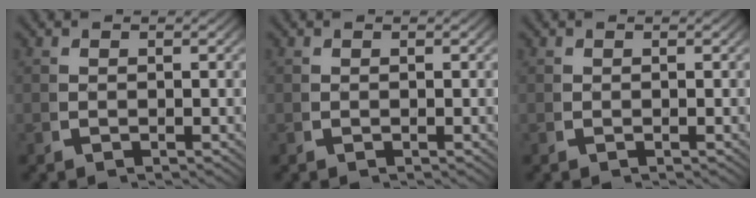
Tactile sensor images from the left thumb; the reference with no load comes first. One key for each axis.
{"total": 0.0}
{"total": 0.0}